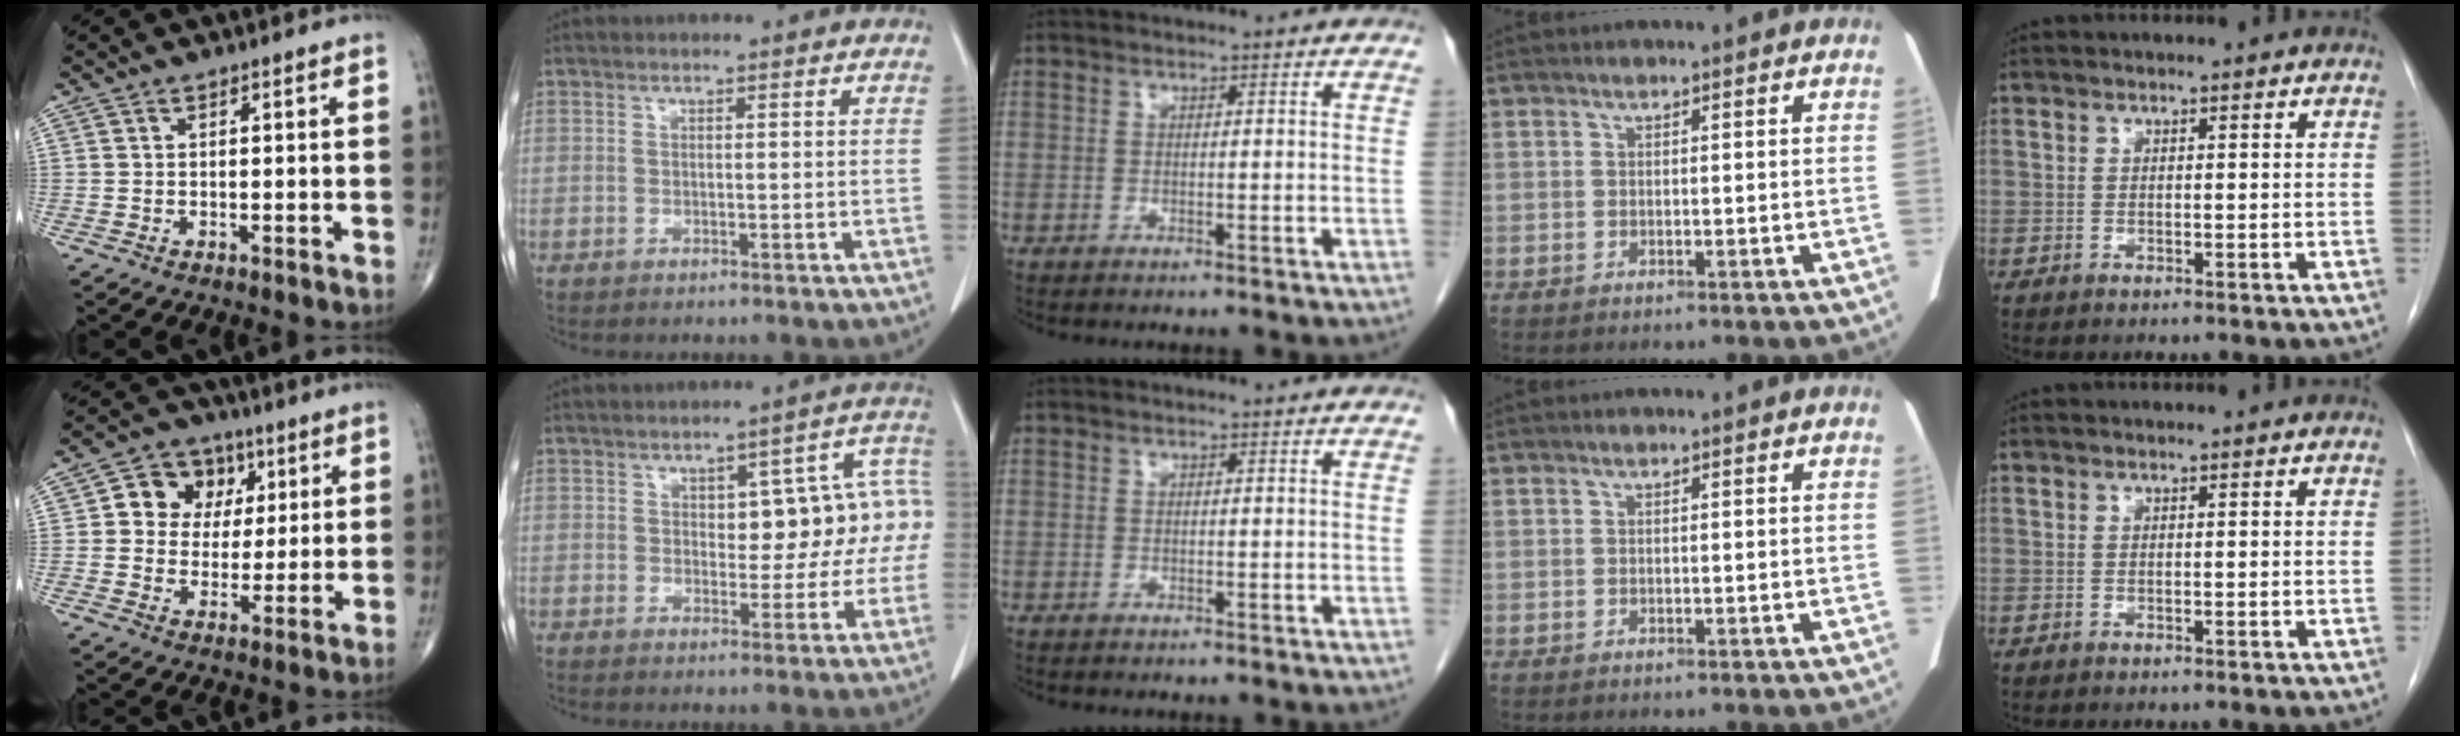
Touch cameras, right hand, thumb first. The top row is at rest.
{"thumb": {"total": 10.0, "force": [2.9, 8.5, 4.5], "torque": [-0.021, -0.001, 0.044]}, "index": {"total": 9.7, "force": [0.7, 4.9, 8.4], "torque": [-0.077, 0.044, 0.012]}}